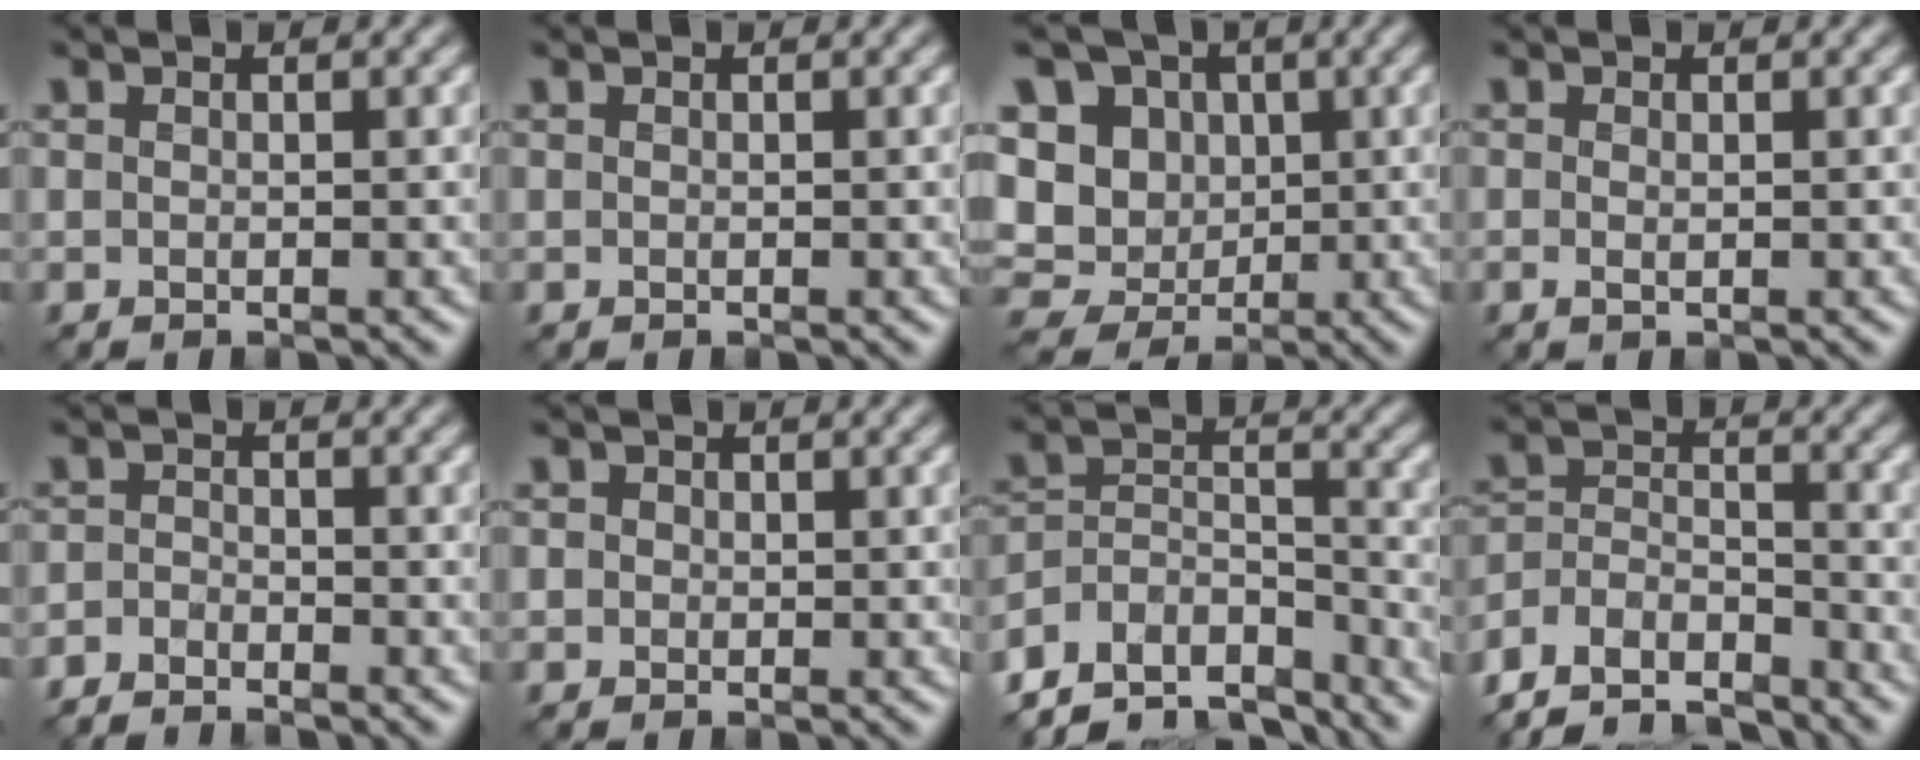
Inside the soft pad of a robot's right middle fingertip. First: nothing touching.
{"total": 0.0}
{"total": 11.9, "force": [1.8, 10.6, 5.0], "torque": [-0.127, 0.025, 0.013]}
{"total": 0.9, "force": [-0.1, 0.3, 0.8], "torque": [-0.021, 0.000, -0.002]}
{"total": 2.5, "force": [-2.4, 0.5, 0.3], "torque": [-0.006, 0.001, -0.054]}
{"total": 1.2, "force": [0.2, 1.1, 0.4], "torque": [0.004, 0.006, -0.006]}
{"total": 10.7, "force": [-9.2, 4.3, 3.3], "torque": [-0.059, 0.024, -0.145]}
{"total": 7.9, "force": [-6.9, 2.9, 2.7], "torque": [-0.054, 0.002, -0.136]}